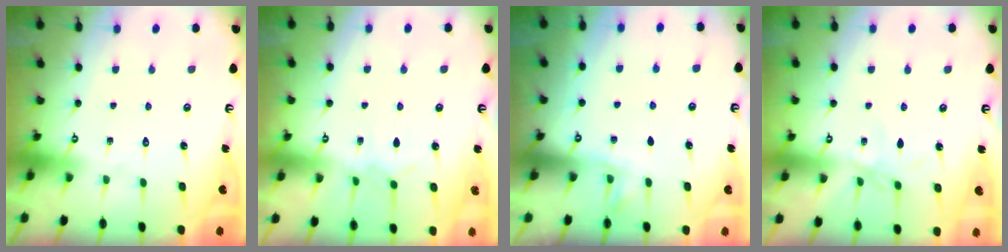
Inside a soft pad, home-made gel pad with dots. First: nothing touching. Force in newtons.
{"total": 4.7, "press": 4.7, "slide": 0.7}
{"total": 2.4, "press": 2.4, "slide": 0.5}
{"total": 4.0, "press": 4.0, "slide": 0.5}